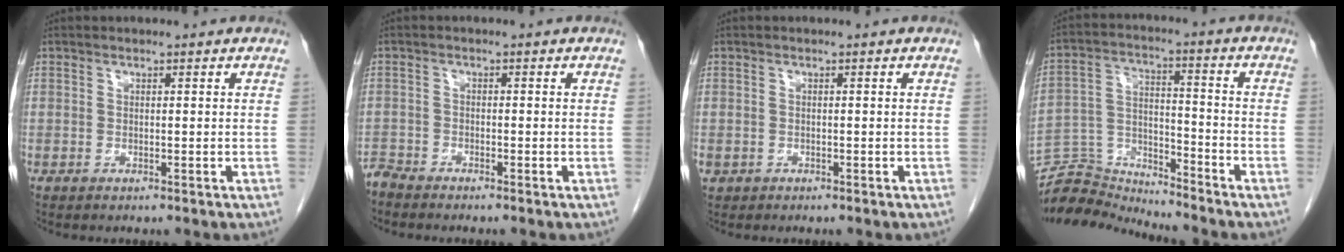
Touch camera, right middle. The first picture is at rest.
{"total": 2.0, "force": [-2.0, -0.1, -0.2], "torque": [0.006, -0.008, -0.040]}
{"total": 1.1, "force": [-0.5, 0.9, 0.3], "torque": [-0.011, 0.003, -0.004]}
{"total": 8.8, "force": [-8.6, -0.3, -1.5], "torque": [0.026, 0.028, -0.162]}